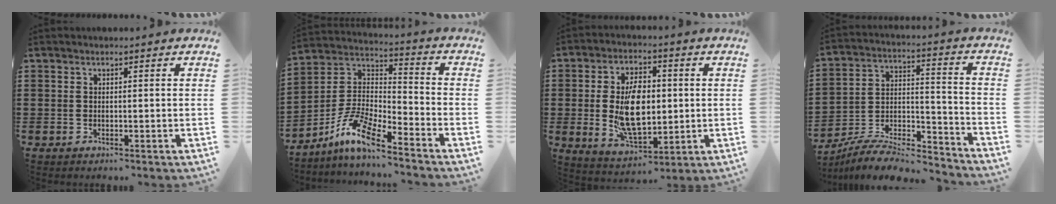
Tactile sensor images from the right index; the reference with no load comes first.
{"total": 9.2, "force": [-6.6, 2.0, 6.0], "torque": [-0.149, -0.006, -0.139]}
{"total": 10.2, "force": [-0.2, 5.7, 8.5], "torque": [-0.160, 0.003, -0.005]}
{"total": 7.9, "force": [-7.4, 2.0, 2.2], "torque": [-0.031, 0.017, -0.142]}